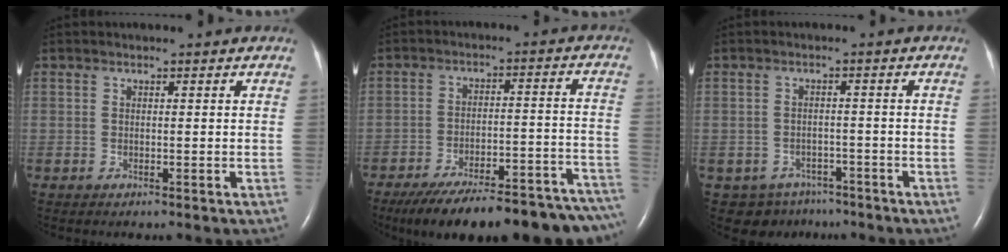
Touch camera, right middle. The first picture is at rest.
{"total": 27.0, "force": [-22.8, 5.2, 13.6], "torque": [-0.139, -0.004, -0.302]}
{"total": 5.6, "force": [-4.0, 3.9, 0.4], "torque": [0.003, 0.012, -0.053]}